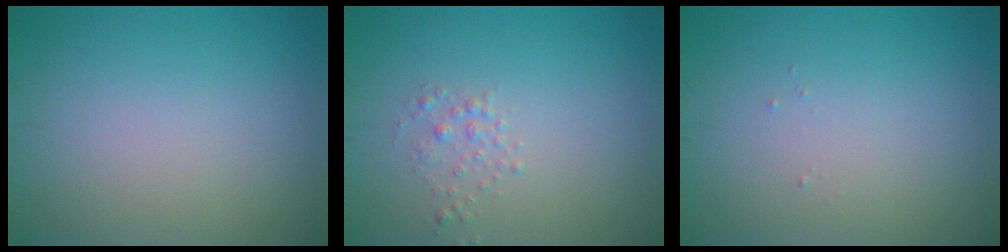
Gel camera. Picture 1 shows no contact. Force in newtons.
{"total": 1.1, "press": 1.1, "slide": 0.1}
{"total": 0.0}